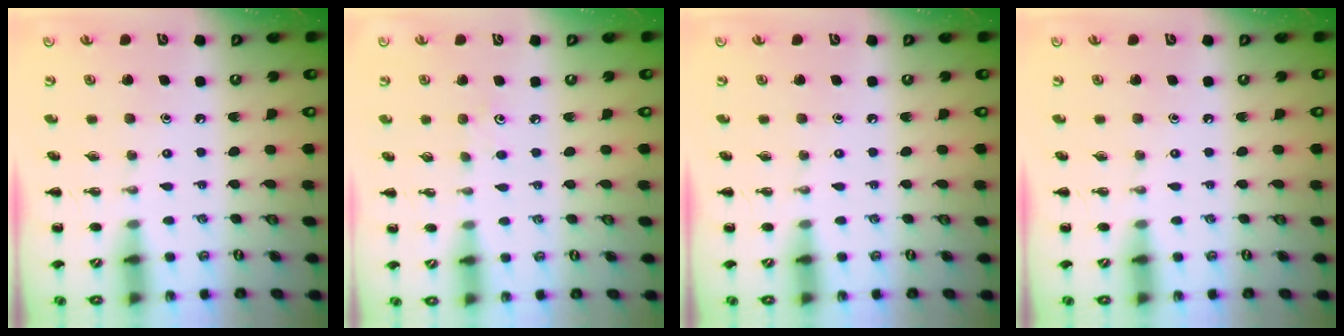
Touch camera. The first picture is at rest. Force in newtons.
{"total": 3.2, "press": 3.0, "slide": 1.1}
{"total": 0.0}
{"total": 0.0}